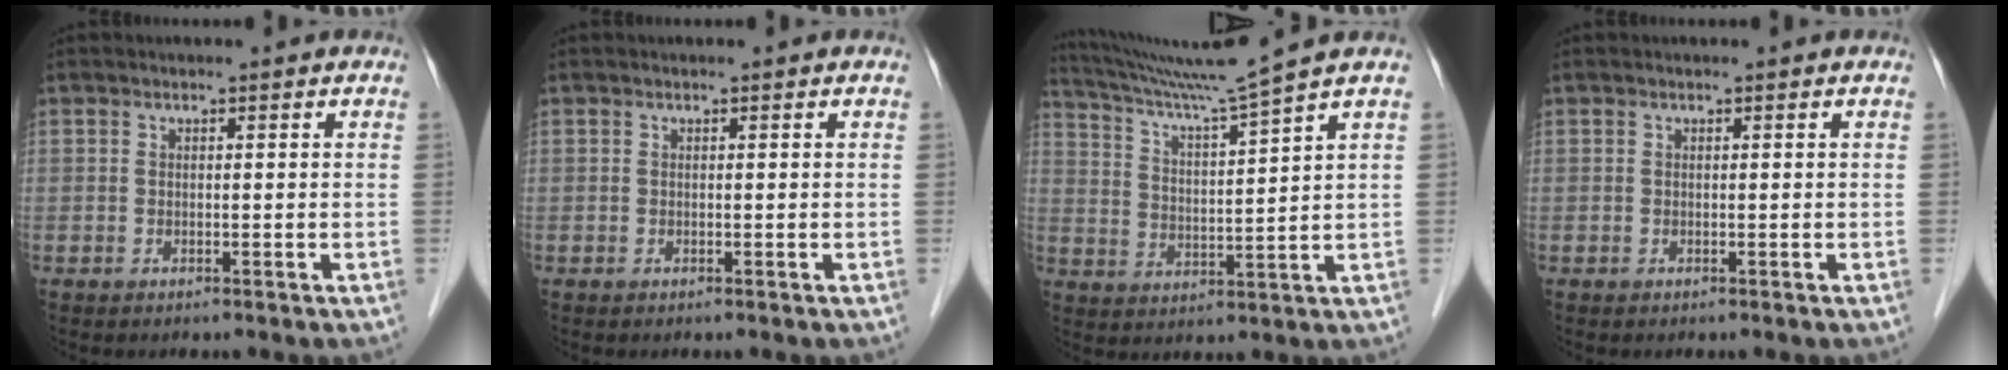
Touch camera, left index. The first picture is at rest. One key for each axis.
{"total": 0.0}
{"total": 10.3, "fx": 8.9, "fy": -3.4, "fz": 3.9, "tx": -0.076, "ty": -0.023, "tz": 0.165}
{"total": 0.0}